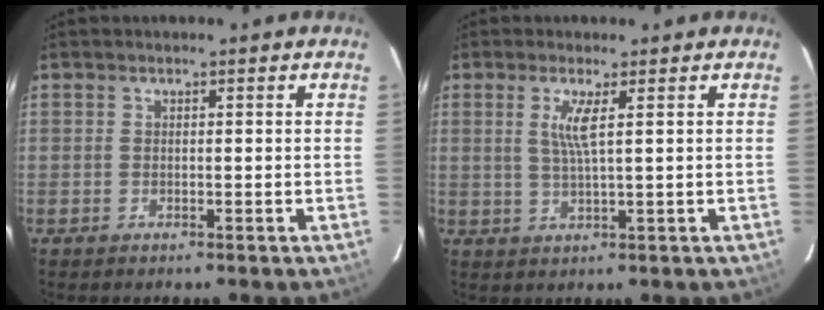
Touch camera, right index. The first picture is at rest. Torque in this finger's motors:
{"motor_torque": [0.18, 0.02, 0.09, 0.07]}